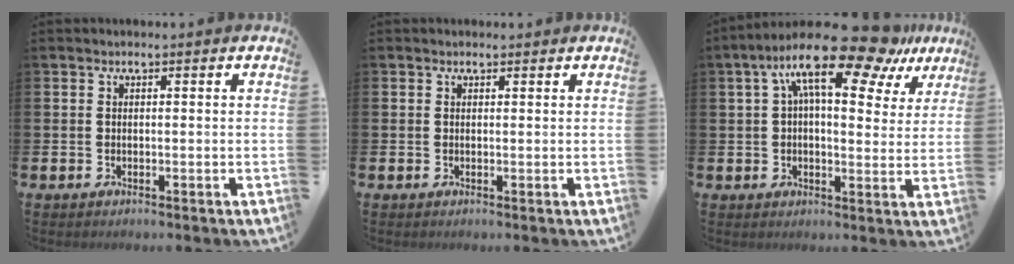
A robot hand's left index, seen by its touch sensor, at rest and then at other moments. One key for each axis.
{"total": 0.5, "fx": 0.4, "fy": 0.3, "fz": 0.2, "tx": 0.011, "ty": -0.002, "tz": 0.004}
{"total": 14.4, "fx": 9.5, "fy": 5.0, "fz": 9.6, "tx": -0.166, "ty": -0.040, "tz": 0.159}